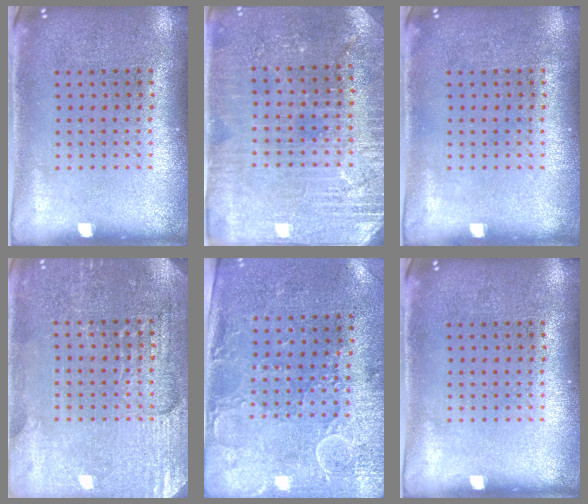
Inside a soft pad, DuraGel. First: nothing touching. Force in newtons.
{"total": 3.0, "press": 2.9, "slide": 0.5}
{"total": 0.0}
{"total": 3.2, "press": 3.1, "slide": 0.6}
{"total": 2.9, "press": 2.4, "slide": 1.7}
{"total": 0.0}